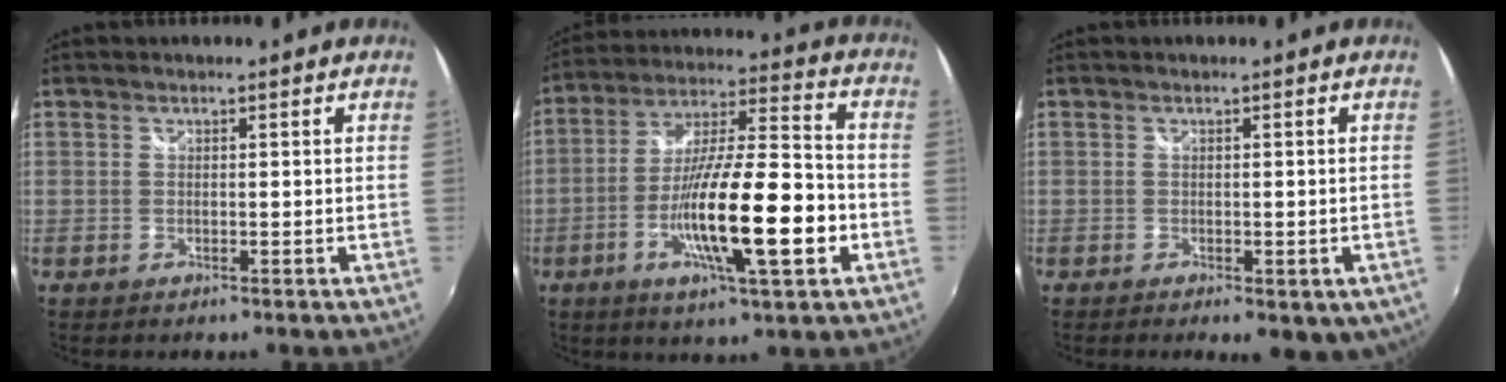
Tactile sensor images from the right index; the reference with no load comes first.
{"total": 18.8, "force": [-6.0, 3.0, 17.5], "torque": [-0.317, -0.008, -0.101]}
{"total": 6.8, "force": [-3.5, 2.9, 5.0], "torque": [-0.077, -0.032, -0.043]}